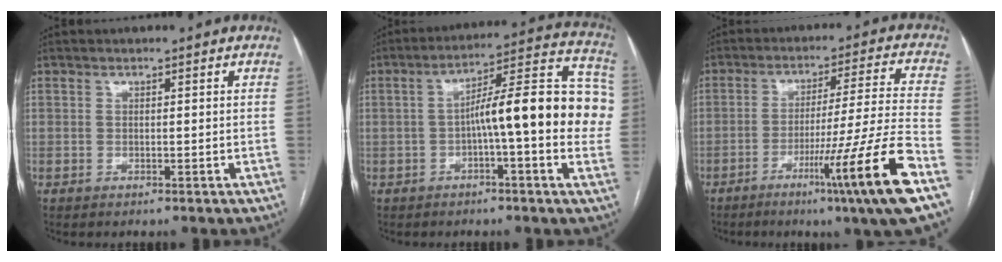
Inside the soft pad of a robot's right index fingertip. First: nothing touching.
{"total": 16.3, "force": [-0.6, 2.9, 16.1], "torque": [-0.220, 0.047, -0.010]}
{"total": 16.3, "force": [-8.0, -2.7, 13.9], "torque": [-0.222, -0.019, -0.124]}